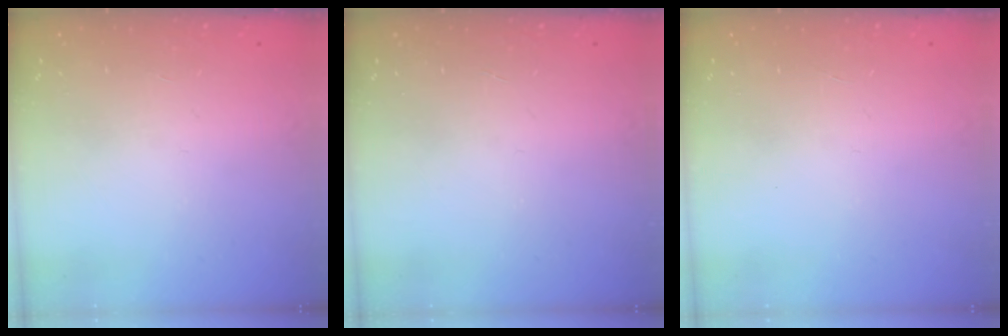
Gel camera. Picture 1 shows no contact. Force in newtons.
{"total": 0.0}
{"total": 0.0}